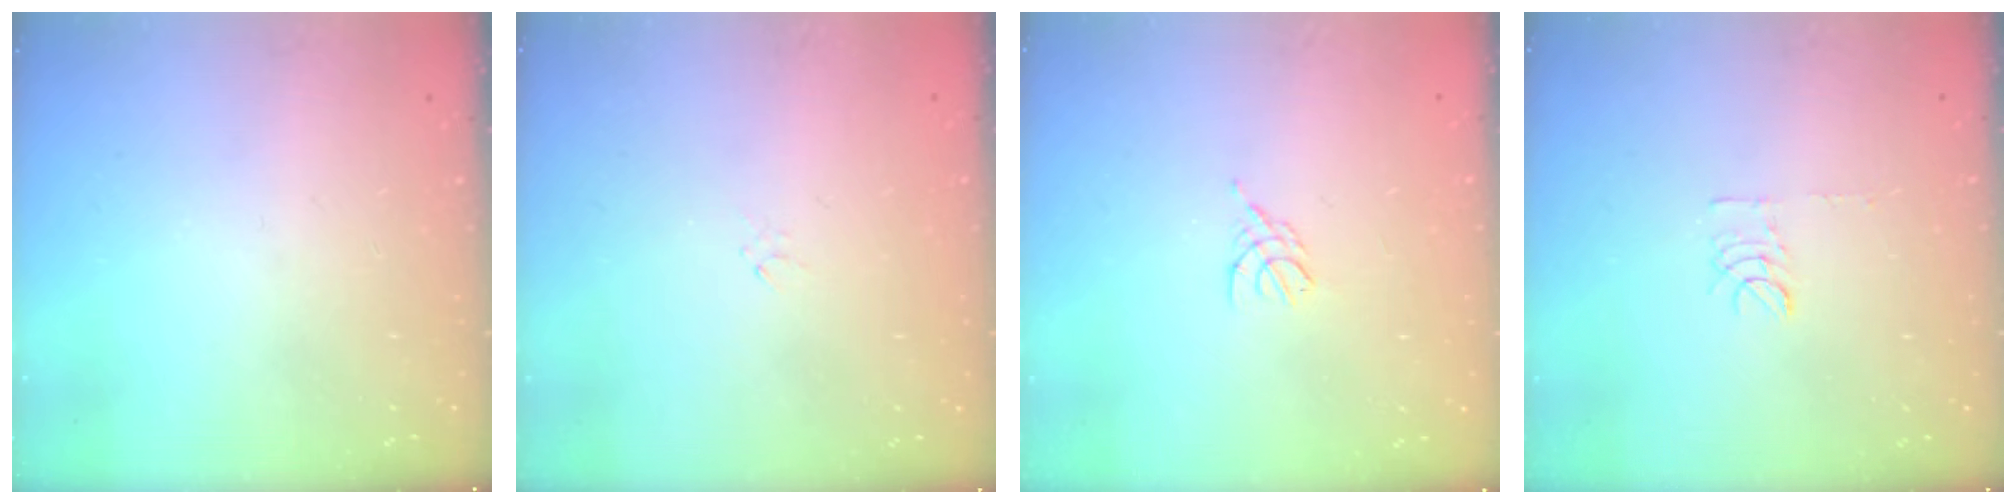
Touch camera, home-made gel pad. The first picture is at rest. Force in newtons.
{"total": 0.0}
{"total": 3.4, "press": 3.3, "slide": 0.5}
{"total": 5.3, "press": 5.3, "slide": 0.3}